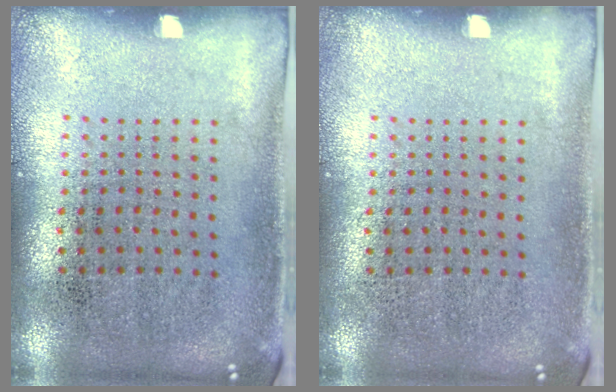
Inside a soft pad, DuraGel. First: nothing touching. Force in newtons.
{"total": 0.0}